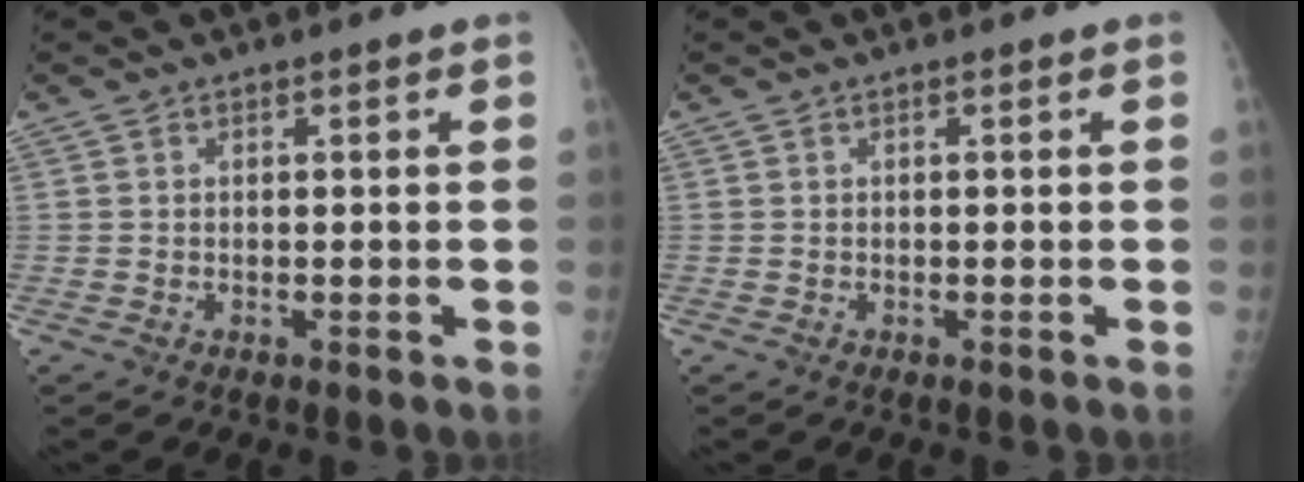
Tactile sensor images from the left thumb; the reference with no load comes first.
{"total": 0.0}